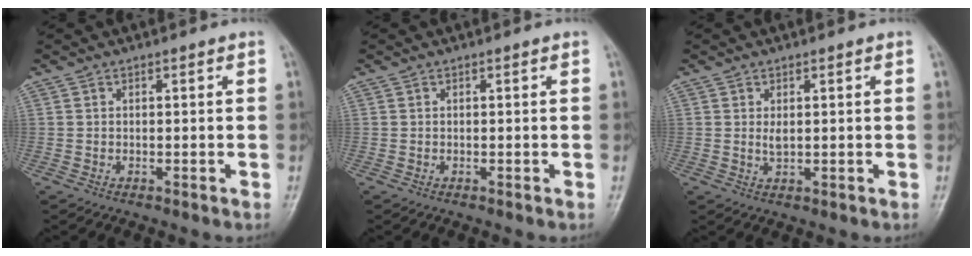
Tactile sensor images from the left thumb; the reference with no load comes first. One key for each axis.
{"total": 0.0}
{"total": 1.8, "fx": 0.5, "fy": 0.9, "fz": 1.5, "tx": -0.023, "ty": -0.006, "tz": 0.011}